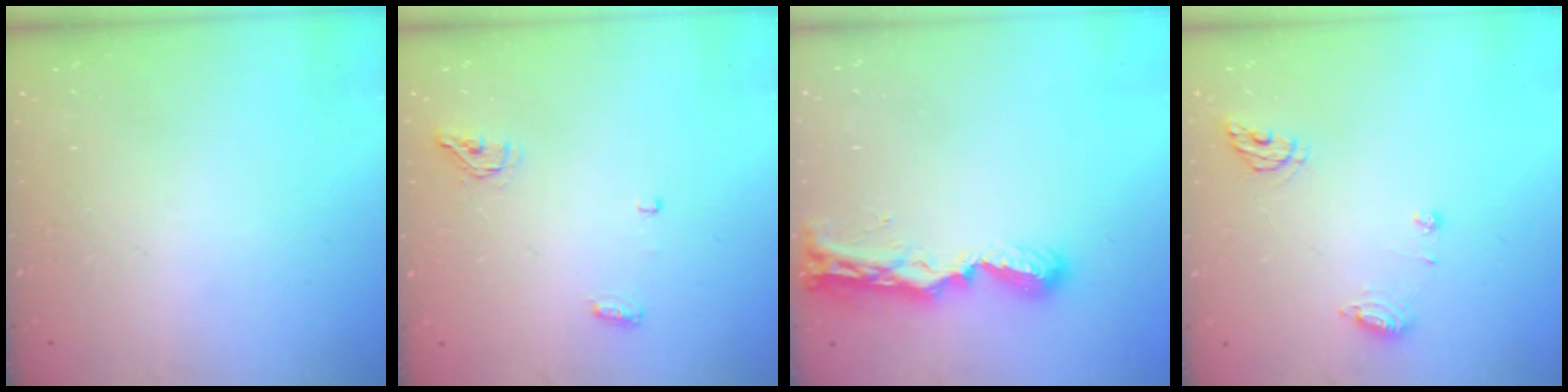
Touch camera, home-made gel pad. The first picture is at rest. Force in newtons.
{"total": 4.9, "press": 4.8, "slide": 1.0}
{"total": 8.3, "press": 8.3, "slide": 0.6}
{"total": 7.2, "press": 7.2, "slide": 0.8}